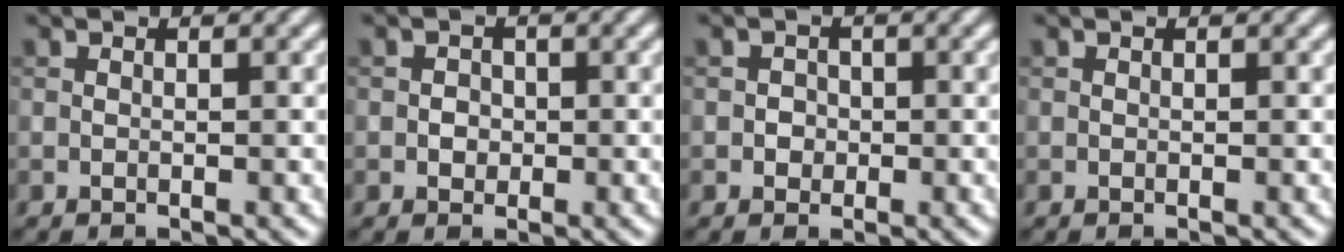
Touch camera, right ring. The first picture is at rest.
{"total": 1.1, "force": [-0.2, 1.0, 0.4], "torque": [-0.001, 0.001, -0.005]}
{"total": 1.1, "force": [-0.2, 1.0, 0.3], "torque": [0.005, 0.001, -0.005]}
{"total": 0.0}